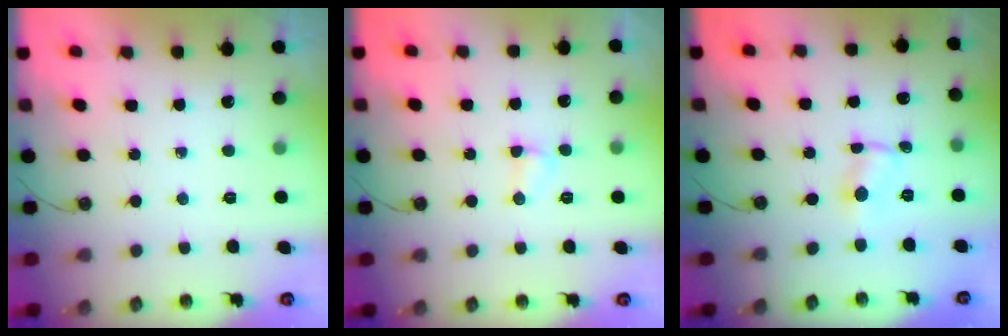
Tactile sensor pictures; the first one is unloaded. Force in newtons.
{"total": 2.5, "press": 2.5, "slide": 0.5}
{"total": 0.9, "press": 0.8, "slide": 0.2}